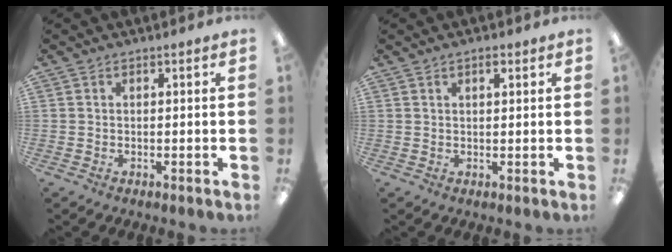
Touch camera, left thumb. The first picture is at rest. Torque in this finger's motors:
{"motor_torque": [-0.31, -0.27, -0.44, 0.00, -0.02]}